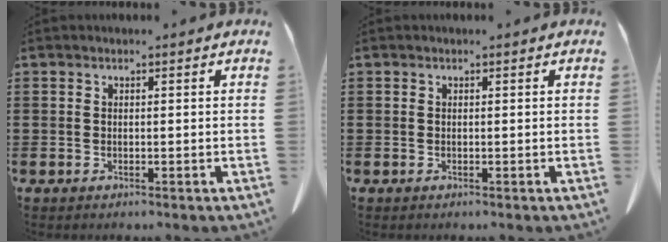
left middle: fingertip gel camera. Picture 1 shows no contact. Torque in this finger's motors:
{"motor_torque": [-0.04, 0.04, 0.00, 0.00]}